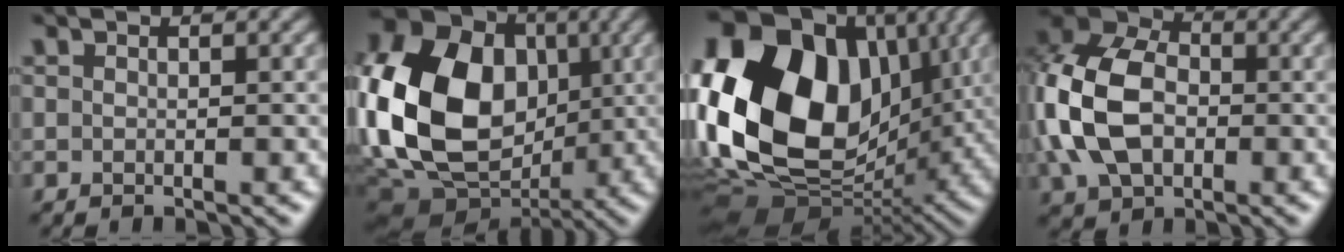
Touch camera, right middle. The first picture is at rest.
{"total": 17.6, "force": [0.1, 13.5, 11.4], "torque": [-0.233, 0.002, 0.002]}
{"total": 19.5, "force": [2.9, 14.2, 13.1], "torque": [-0.298, 0.014, 0.050]}
{"total": 11.0, "force": [-0.6, 7.9, 7.7], "torque": [-0.196, 0.011, -0.025]}